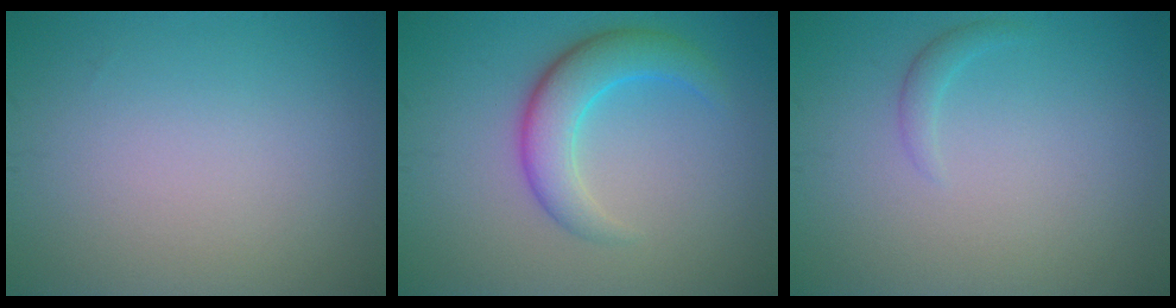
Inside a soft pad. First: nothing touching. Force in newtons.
{"total": 4.7, "press": 4.7, "slide": 0.3}
{"total": 1.0, "press": 1.0, "slide": 0.0}